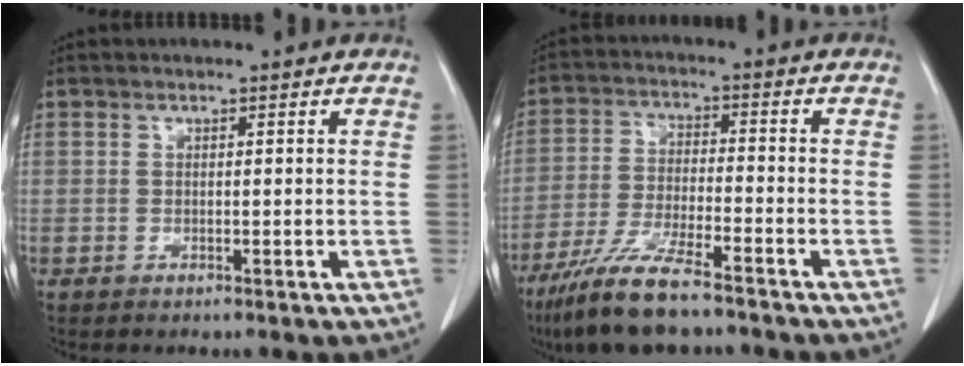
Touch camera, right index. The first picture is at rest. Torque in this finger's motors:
{"motor_torque": [0.95, -0.95, 0.28, 0.14]}